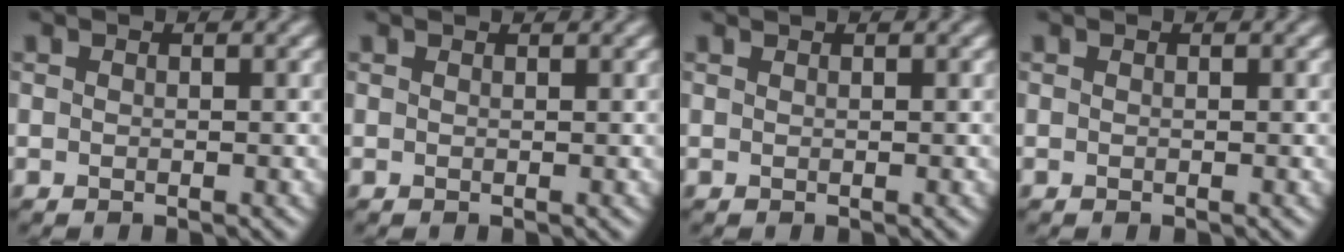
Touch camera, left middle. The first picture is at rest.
{"total": 0.6, "force": [0.6, 0.0, 0.0], "torque": [0.001, 0.000, 0.010]}
{"total": 0.5, "force": [0.5, -0.1, 0.1], "torque": [0.000, 0.000, 0.010]}
{"total": 0.0}